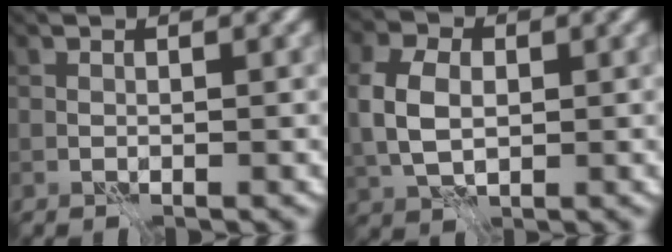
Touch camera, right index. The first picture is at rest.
{"total": 5.2, "force": [0.3, 3.7, 3.7], "torque": [-0.092, 0.004, 0.007]}